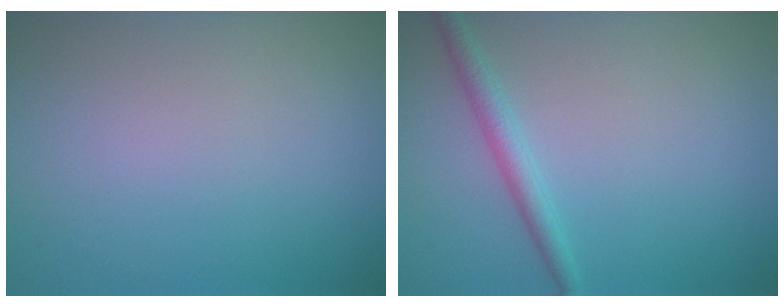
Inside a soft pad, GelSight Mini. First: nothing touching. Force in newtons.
{"total": 2.1, "press": 2.1, "slide": 0.1}